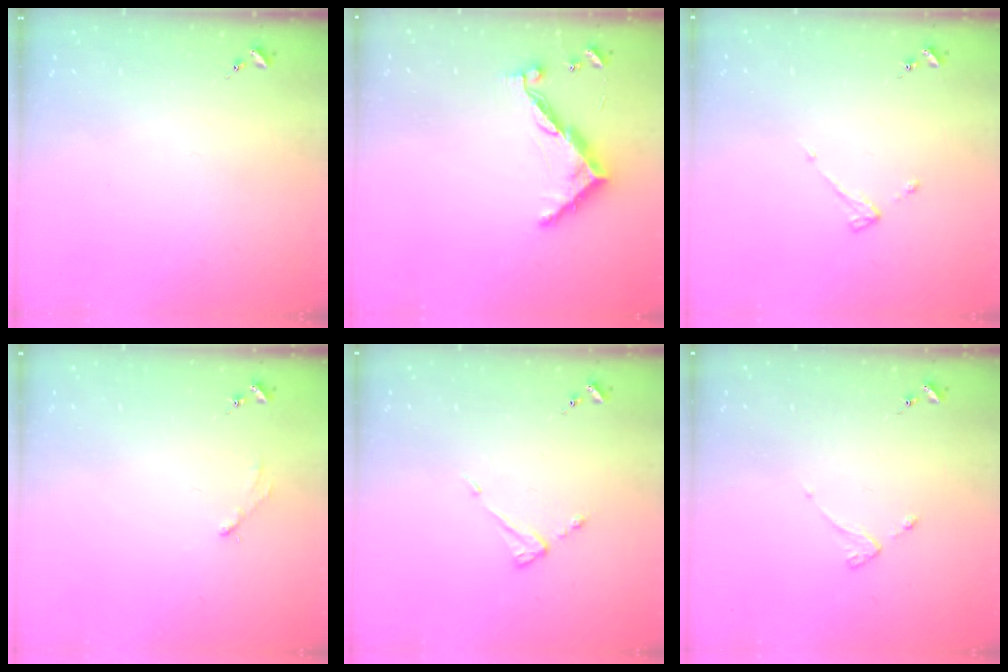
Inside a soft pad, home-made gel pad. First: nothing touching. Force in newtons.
{"total": 9.7, "press": 9.7, "slide": 0.3}
{"total": 2.9, "press": 2.9, "slide": 0.5}
{"total": 2.9, "press": 2.9, "slide": 0.4}
{"total": 4.4, "press": 4.4, "slide": 0.4}
{"total": 2.7, "press": 2.6, "slide": 0.5}